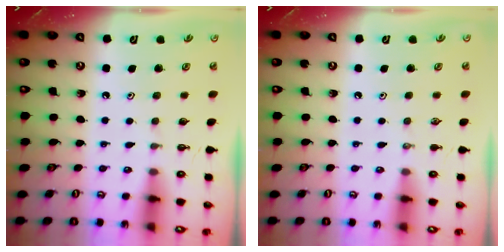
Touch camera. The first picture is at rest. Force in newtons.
{"total": 0.0}